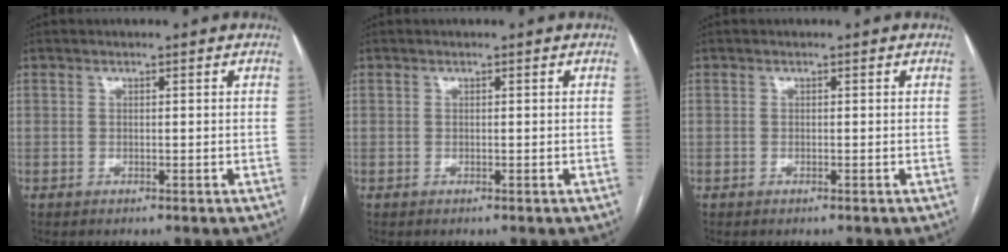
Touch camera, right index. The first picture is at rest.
{"total": 0.0}
{"total": 0.0}